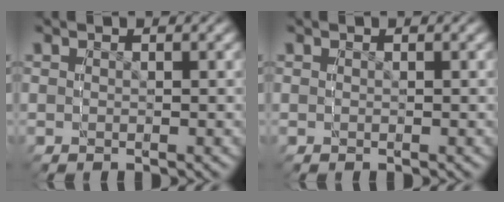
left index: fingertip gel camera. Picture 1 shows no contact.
{"total": 0.0}